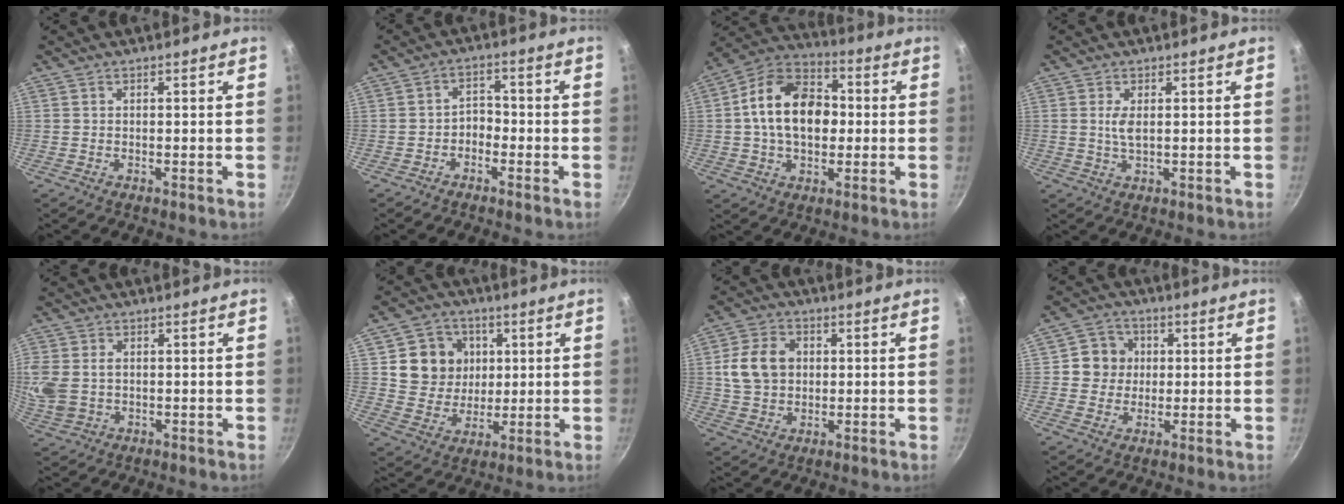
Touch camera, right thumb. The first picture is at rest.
{"total": 3.2, "force": [-1.7, 2.2, 1.6], "torque": [-0.008, 0.026, -0.033]}
{"total": 16.7, "force": [0.6, 11.5, 12.1], "torque": [-0.169, 0.027, -0.007]}
{"total": 2.9, "force": [0.5, 1.2, 2.6], "torque": [-0.049, -0.003, 0.011]}
{"total": 8.8, "force": [0.6, 6.6, 5.8], "torque": [-0.132, -0.001, 0.015]}
{"total": 11.4, "force": [2.7, 10.2, 4.1], "torque": [-0.039, -0.007, 0.048]}
{"total": 10.0, "force": [1.4, 7.8, 6.2], "torque": [-0.095, 0.008, 0.021]}
{"total": 6.8, "force": [0.9, 6.4, 2.0], "torque": [0.007, 0.007, 0.003]}